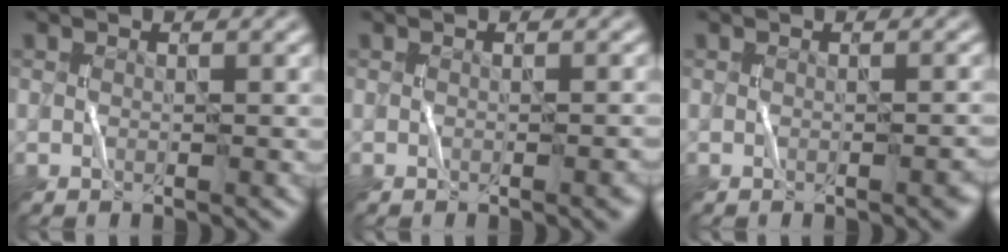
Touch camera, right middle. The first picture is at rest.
{"total": 1.8, "force": [-0.5, 0.7, 1.6], "torque": [-0.005, 0.006, -0.002]}
{"total": 1.9, "force": [-0.6, 0.6, 1.7], "torque": [-0.010, 0.008, -0.006]}